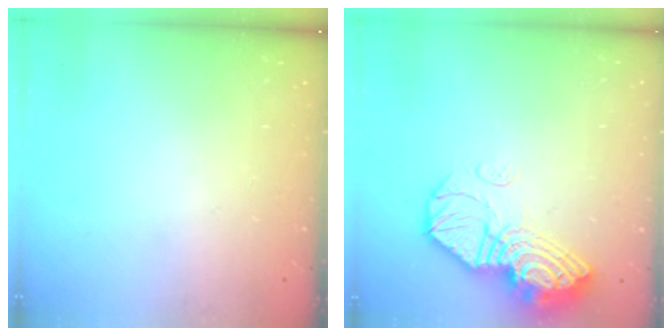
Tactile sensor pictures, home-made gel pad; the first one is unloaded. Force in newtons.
{"total": 13.8, "press": 13.7, "slide": 1.6}